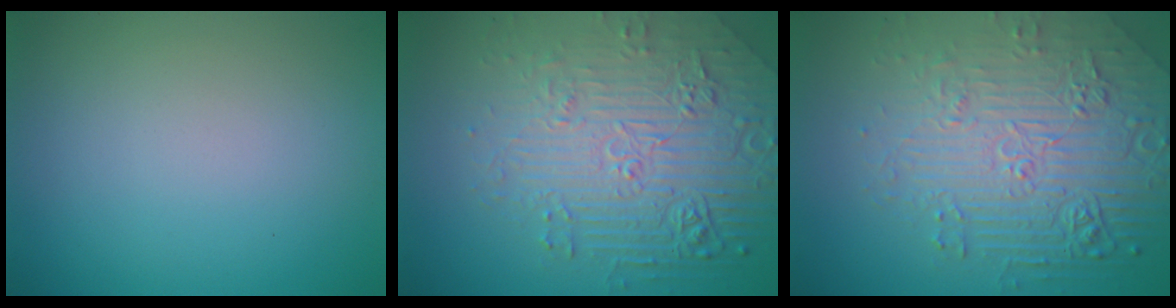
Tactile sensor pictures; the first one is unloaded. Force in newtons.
{"total": 8.3, "press": 5.8, "slide": 5.9}
{"total": 8.3, "press": 5.8, "slide": 5.9}